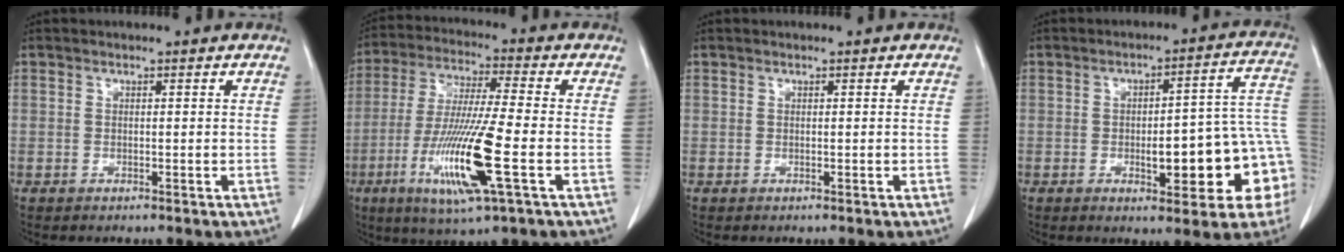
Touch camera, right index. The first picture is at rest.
{"total": 15.2, "force": [-4.9, 0.4, 14.4], "torque": [-0.291, -0.026, -0.091]}
{"total": 0.0}
{"total": 15.2, "force": [-3.5, 3.9, 14.2], "torque": [-0.123, 0.041, -0.033]}